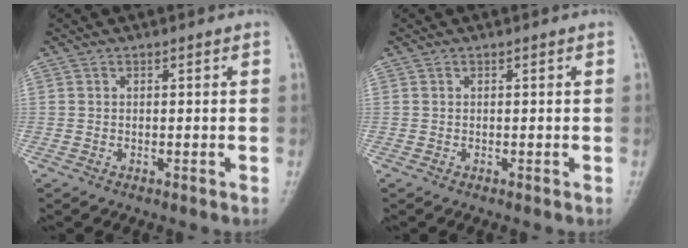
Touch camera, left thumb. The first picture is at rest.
{"total": 0.0}